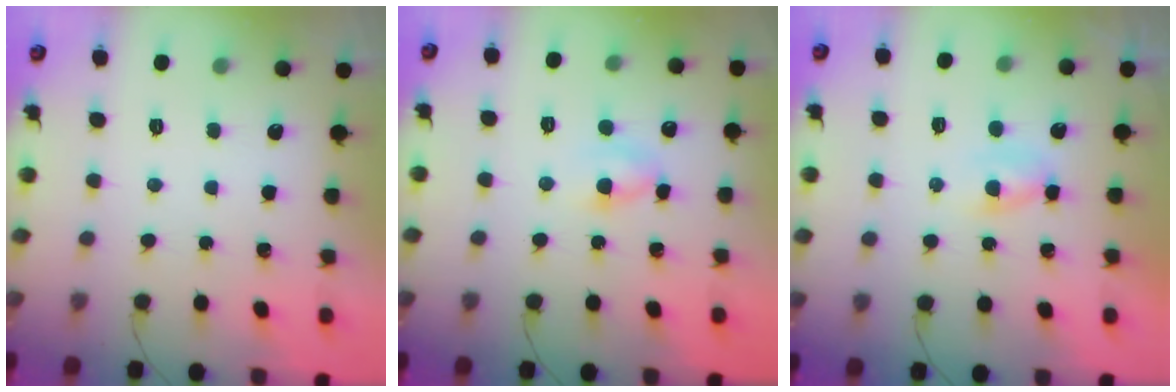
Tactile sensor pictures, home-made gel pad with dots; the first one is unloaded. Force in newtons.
{"total": 3.3, "press": 3.0, "slide": 1.2}
{"total": 1.4, "press": 1.3, "slide": 0.7}